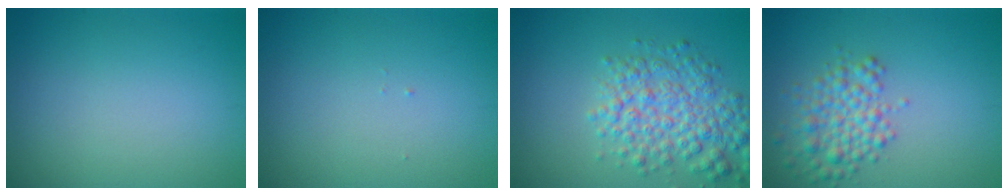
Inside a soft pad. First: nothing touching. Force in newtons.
{"total": 0.0}
{"total": 5.4, "press": 5.4, "slide": 0.2}
{"total": 3.6, "press": 3.6, "slide": 0.1}